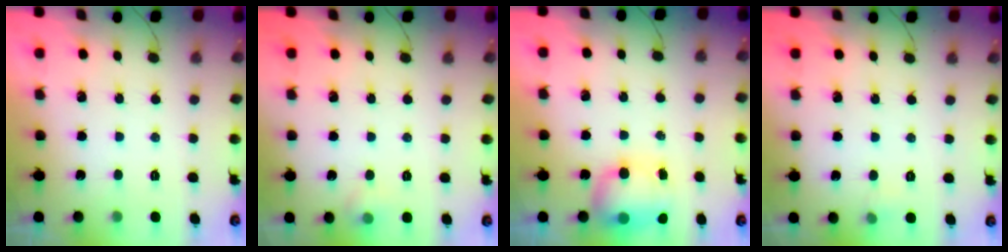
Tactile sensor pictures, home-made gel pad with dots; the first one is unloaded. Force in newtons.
{"total": 6.4, "press": 4.4, "slide": 4.6}
{"total": 10.5, "press": 8.5, "slide": 6.1}
{"total": 3.4, "press": 3.2, "slide": 1.0}